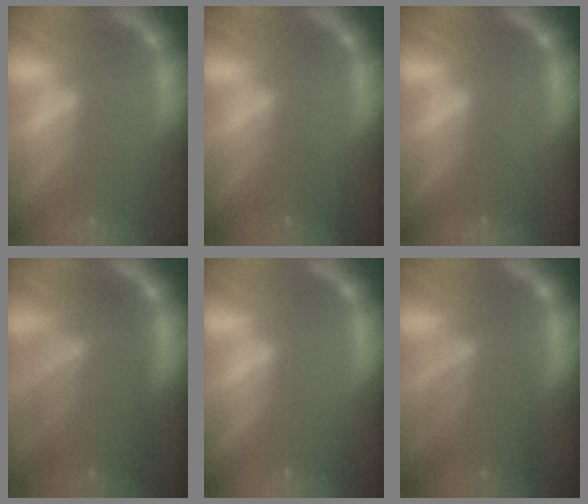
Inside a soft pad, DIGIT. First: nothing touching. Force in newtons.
{"total": 1.5}
{"total": 1.0}
{"total": 9.1}
{"total": 0.0}
{"total": 6.5}